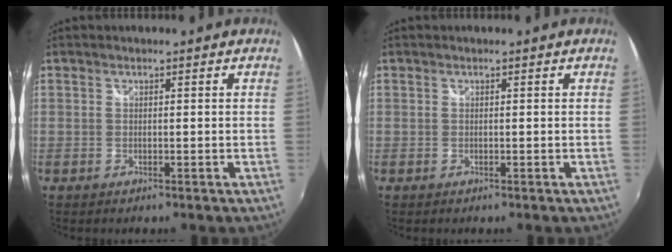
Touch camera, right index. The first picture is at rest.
{"total": 0.0}